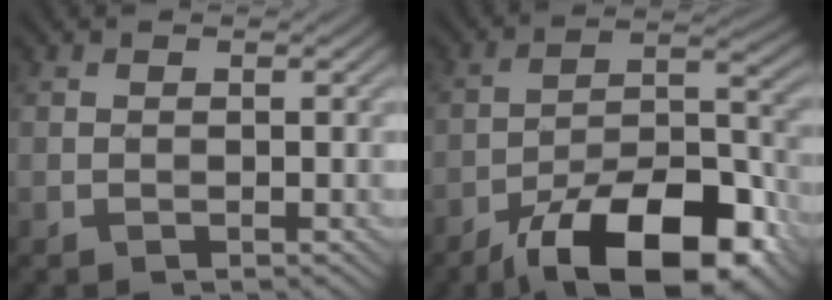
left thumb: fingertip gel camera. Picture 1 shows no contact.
{"total": 16.9, "force": [-11.2, 6.2, 10.9], "torque": [-0.172, -0.006, -0.186]}